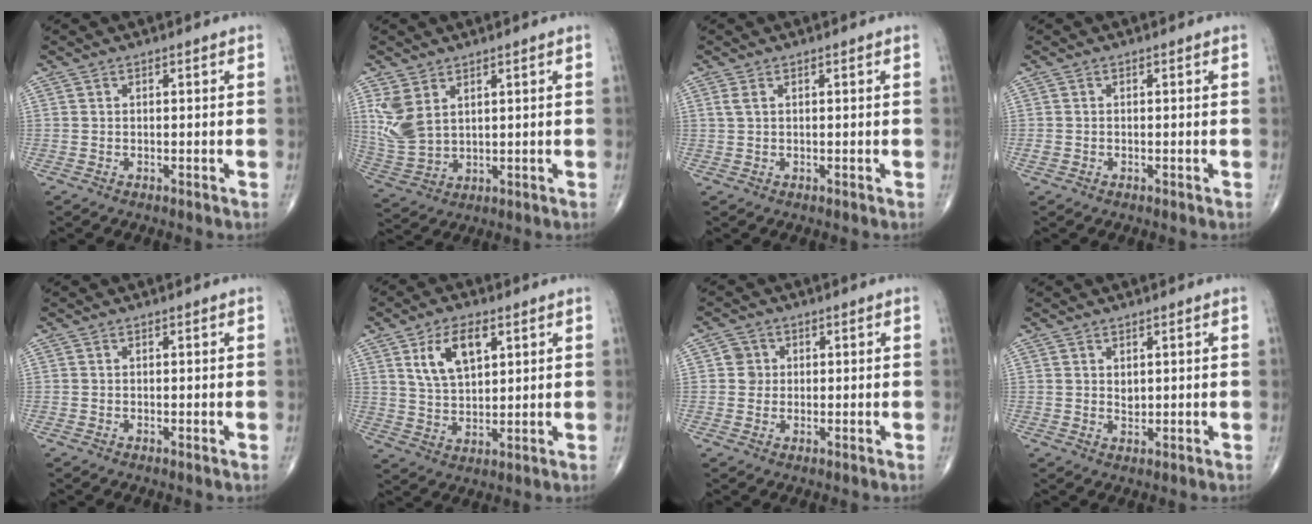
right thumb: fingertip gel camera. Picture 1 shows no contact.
{"total": 7.8, "force": [3.4, 4.7, 5.1], "torque": [-0.113, -0.011, 0.085]}
{"total": 1.2, "force": [0.4, 0.5, 1.0], "torque": [-0.028, 0.010, 0.013]}
{"total": 0.5, "force": [-0.2, 0.3, 0.3], "torque": [-0.011, 0.000, -0.006]}
{"total": 0.0}
{"total": 9.4, "force": [4.0, 4.8, 6.9], "torque": [-0.111, -0.013, 0.080]}
{"total": 2.8, "force": [0.4, 2.8, 0.5], "torque": [0.012, 0.004, 0.002]}
{"total": 1.5, "force": [0.7, 1.0, 1.0], "torque": [-0.012, -0.007, 0.015]}